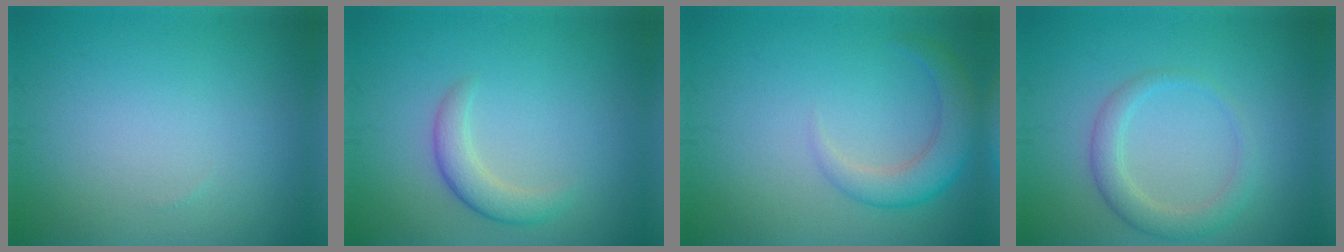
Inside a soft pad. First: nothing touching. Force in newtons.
{"total": 2.5, "press": 2.5, "slide": 0.2}
{"total": 3.5, "press": 3.5, "slide": 0.2}
{"total": 2.6, "press": 2.6, "slide": 0.4}